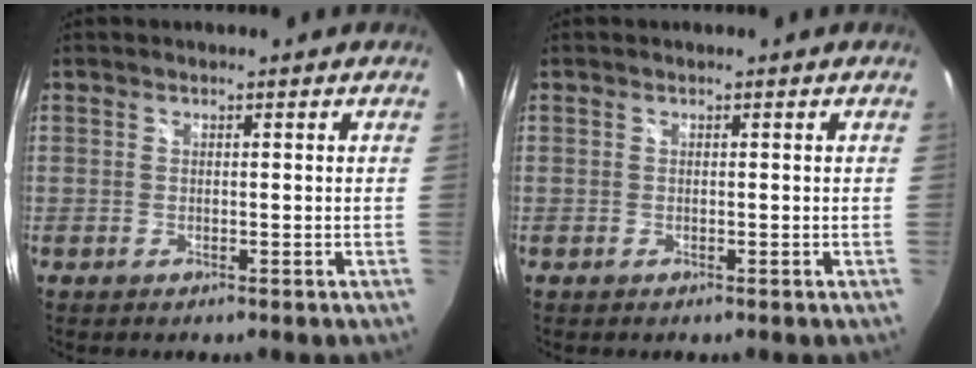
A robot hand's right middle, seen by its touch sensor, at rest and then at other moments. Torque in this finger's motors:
{"motor_torque": [0.04, 0.04, -0.01, 0.00]}